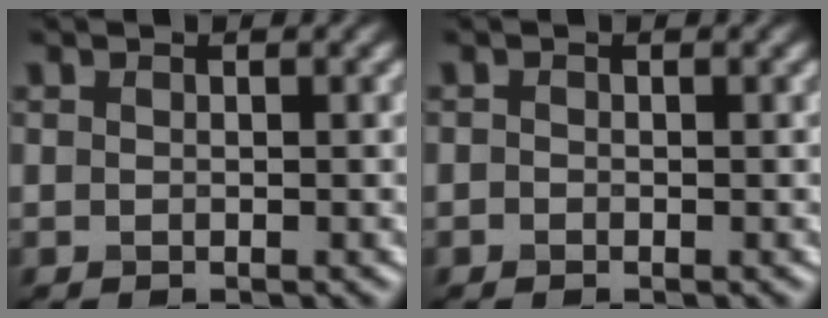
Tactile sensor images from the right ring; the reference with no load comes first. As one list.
[{"total": 0.0}]